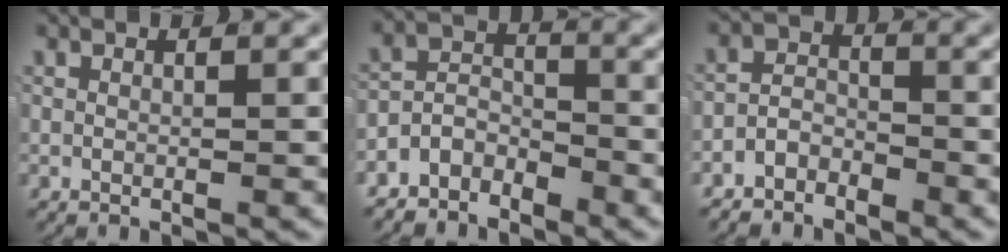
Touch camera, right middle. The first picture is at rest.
{"total": 5.0, "force": [-3.4, 3.2, 1.9], "torque": [-0.016, -0.005, -0.071]}
{"total": 3.4, "force": [-2.7, 1.9, 0.7], "torque": [0.004, -0.006, -0.056]}